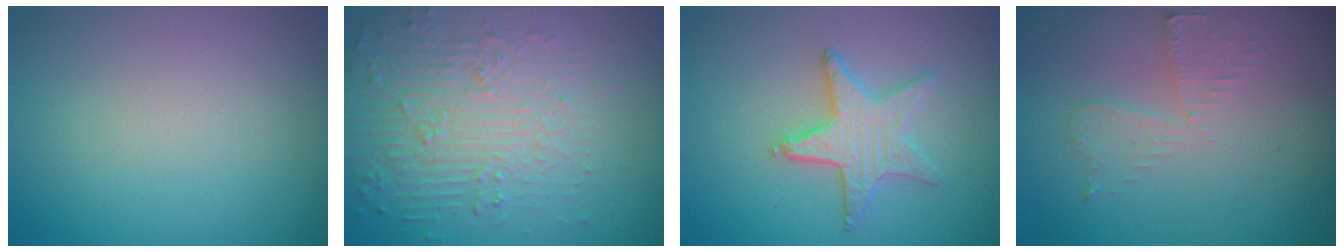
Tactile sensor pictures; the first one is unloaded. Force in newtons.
{"total": 4.4, "press": 4.3, "slide": 0.7}
{"total": 3.1, "press": 3.0, "slide": 0.6}
{"total": 2.2, "press": 2.2, "slide": 0.5}